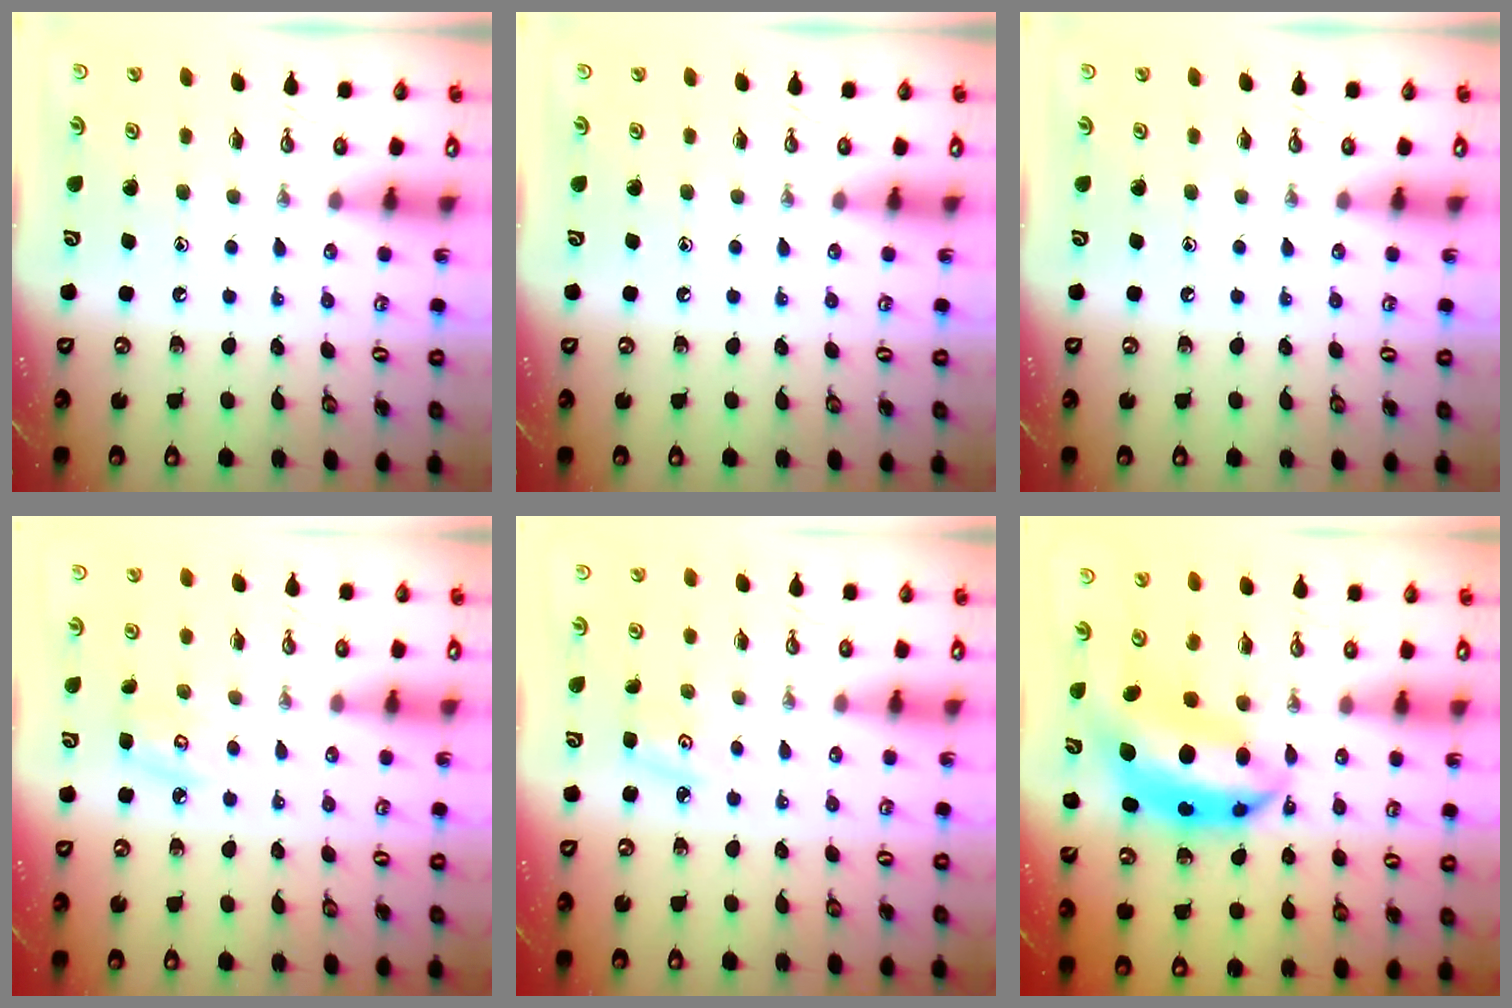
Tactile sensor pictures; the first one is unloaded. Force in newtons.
{"total": 0.0}
{"total": 0.0}
{"total": 5.2, "press": 5.2, "slide": 0.4}
{"total": 2.9, "press": 2.9, "slide": 0.5}
{"total": 12.2, "press": 12.2, "slide": 1.1}